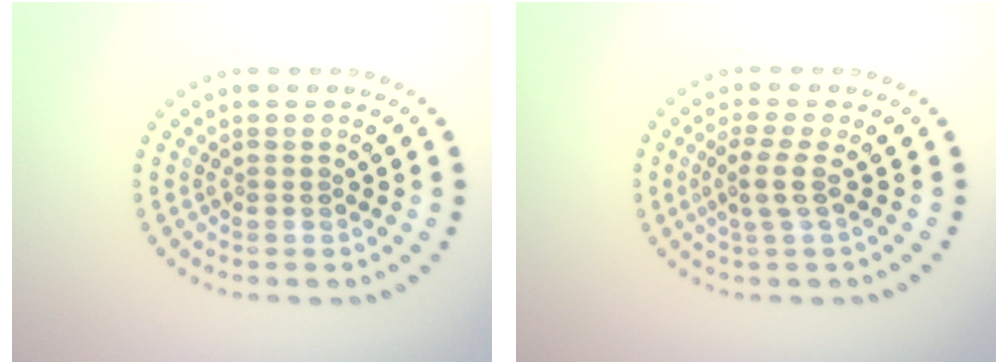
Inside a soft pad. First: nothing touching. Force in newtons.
{"total": 2.1, "press": 1.6, "slide": 1.3}